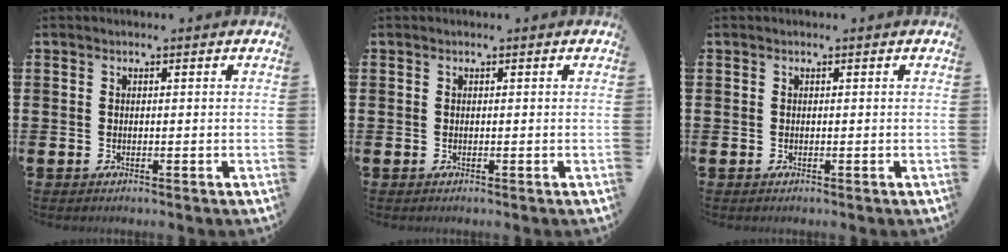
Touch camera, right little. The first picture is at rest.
{"total": 0.0}
{"total": 0.0}